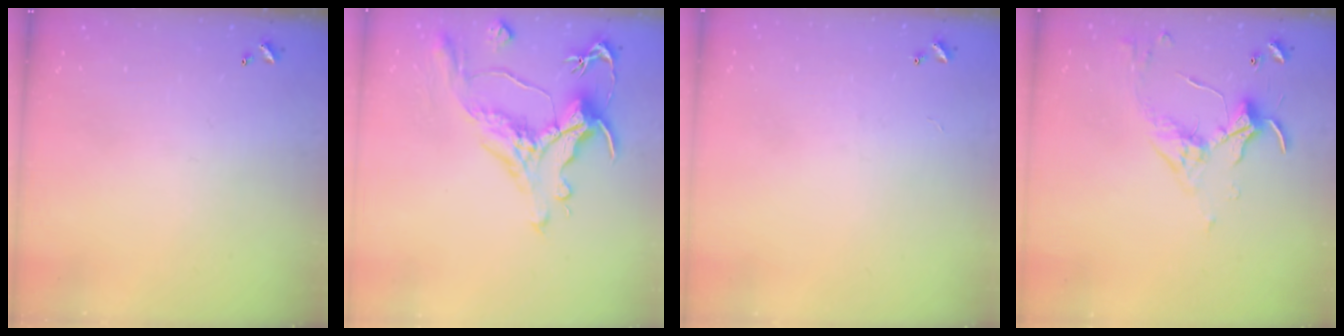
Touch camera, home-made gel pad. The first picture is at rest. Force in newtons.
{"total": 2.2, "press": 1.7, "slide": 1.4}
{"total": 2.4, "press": 2.4, "slide": 0.3}
{"total": 3.4, "press": 3.3, "slide": 0.6}